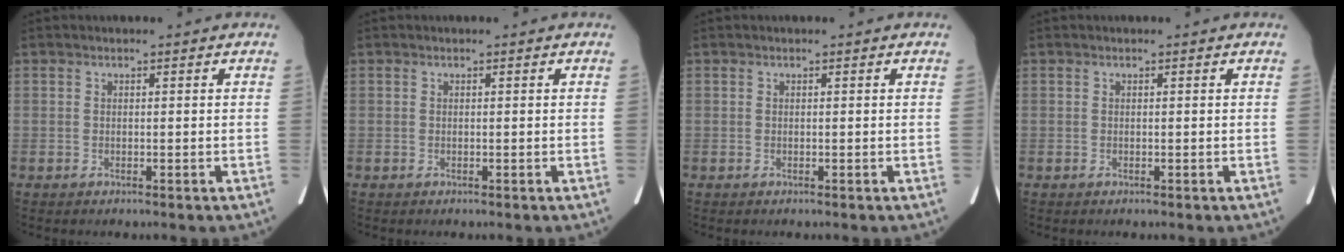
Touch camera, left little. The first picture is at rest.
{"total": 0.0}
{"total": 0.0}
{"total": 0.0}